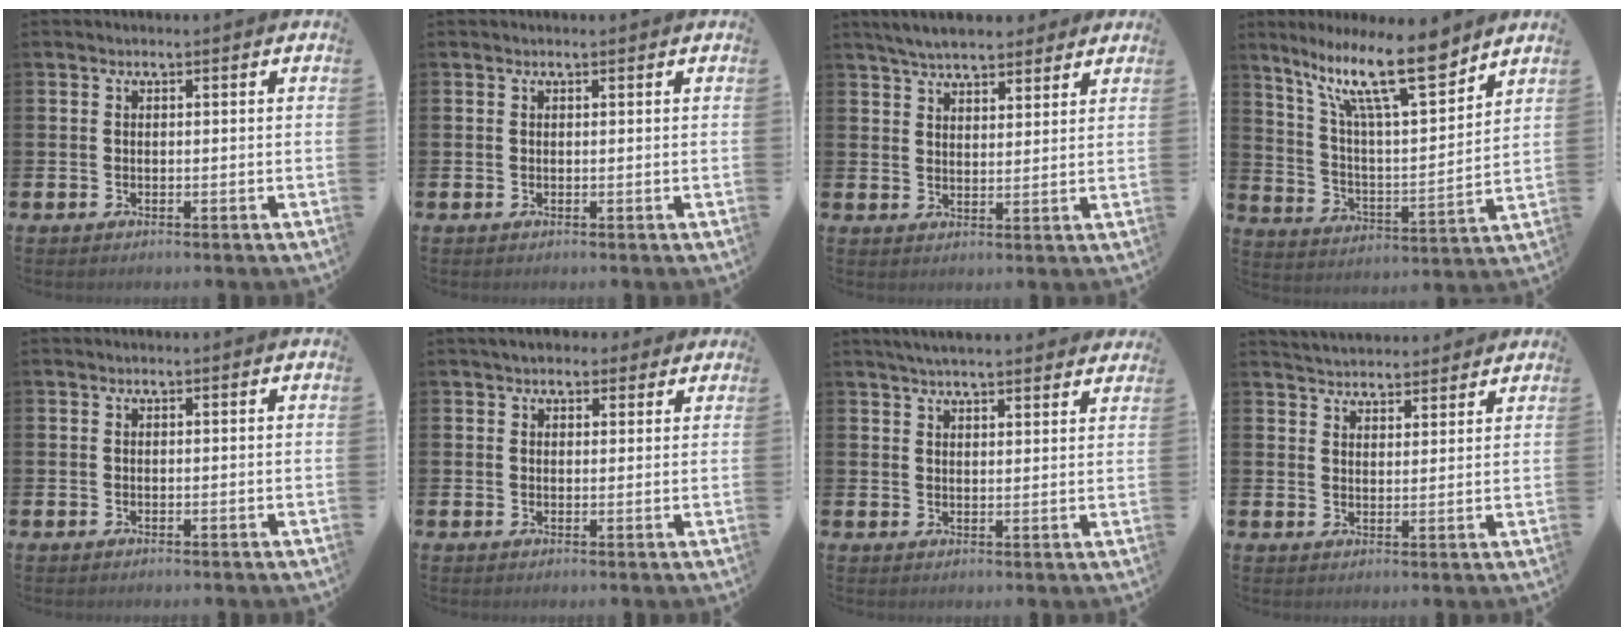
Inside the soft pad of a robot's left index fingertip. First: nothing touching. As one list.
[{"total": 0.0}, {"total": 5.6, "force": [5.3, 1.2, 1.2], "torque": [-0.038, -0.015, 0.098]}, {"total": 14.9, "force": [10.6, 3.4, 9.9], "torque": [-0.194, -0.046, 0.180]}, {"total": 0.0}, {"total": 3.4, "force": [3.0, 1.6, 0.4], "torque": [-0.009, -0.005, 0.054]}, {"total": 4.0, "force": [3.9, 0.4, 0.9], "torque": [-0.026, -0.013, 0.071]}, {"total": 4.1, "force": [4.1, 0.7, -0.2], "torque": [-0.008, -0.022, 0.074]}]